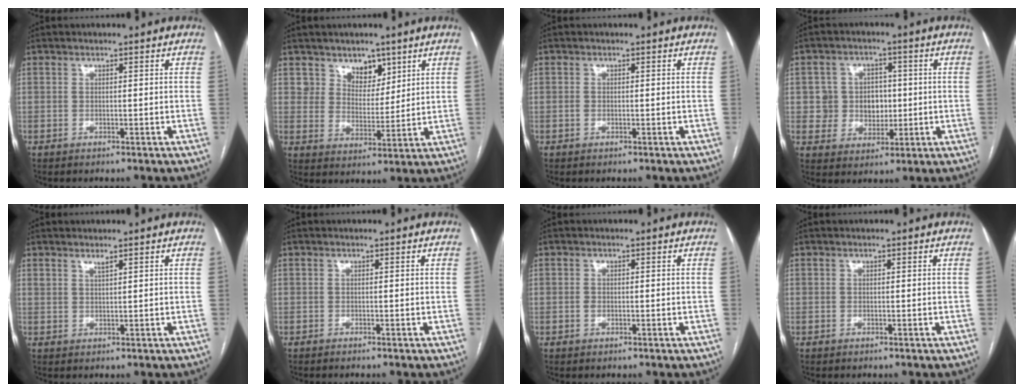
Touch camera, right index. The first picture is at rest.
{"total": 5.6, "force": [3.9, 3.7, 1.6], "torque": [-0.019, -0.004, 0.074]}
{"total": 0.0}
{"total": 6.4, "force": [0.5, 6.1, 2.0], "torque": [-0.030, 0.021, 0.017]}
{"total": 1.2, "force": [1.1, 0.0, 0.4], "torque": [-0.016, -0.001, 0.026]}
{"total": 0.5, "force": [-0.5, -0.1, 0.2], "torque": [0.000, -0.001, -0.008]}
{"total": 0.6, "force": [0.0, 0.5, 0.3], "torque": [-0.011, 0.002, 0.002]}
{"total": 0.0}